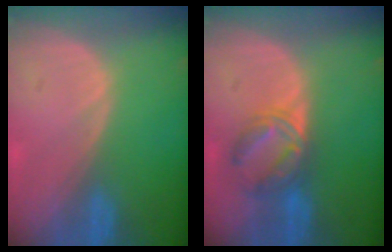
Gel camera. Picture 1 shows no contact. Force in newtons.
{"total": 5.9, "press": 5.8, "slide": 1.0}